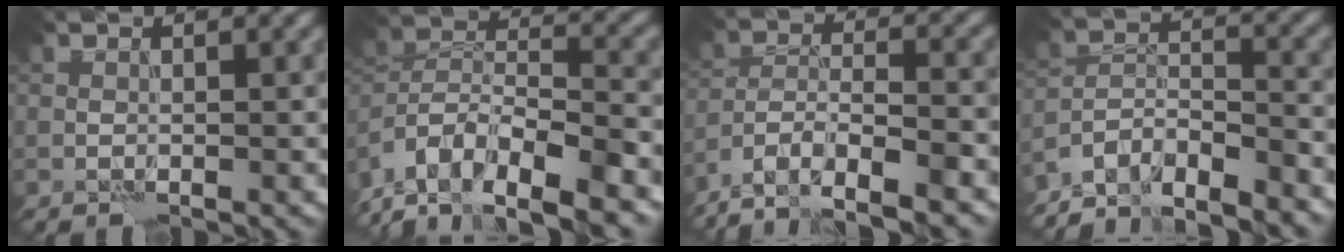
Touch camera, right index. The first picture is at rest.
{"total": 11.8, "force": [-9.6, 4.3, 5.3], "torque": [-0.084, 0.017, -0.148]}
{"total": 8.7, "force": [-7.2, 2.3, 4.3], "torque": [-0.062, -0.011, -0.126]}
{"total": 8.0, "force": [-7.2, 2.1, 2.9], "torque": [-0.045, -0.001, -0.117]}